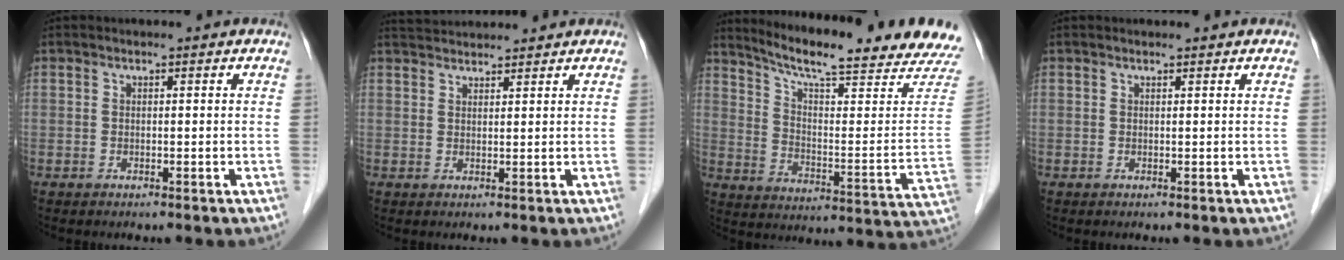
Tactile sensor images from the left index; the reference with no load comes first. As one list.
[{"total": 4.8, "force": [4.8, 0.1, 0.8], "torque": [-0.018, 0.035, 0.079]}, {"total": 21.8, "force": [19.6, 0.3, 9.6], "torque": [-0.156, -0.077, 0.259]}, {"total": 0.6, "force": [0.6, 0.0, 0.1], "torque": [-0.008, 0.003, 0.009]}]